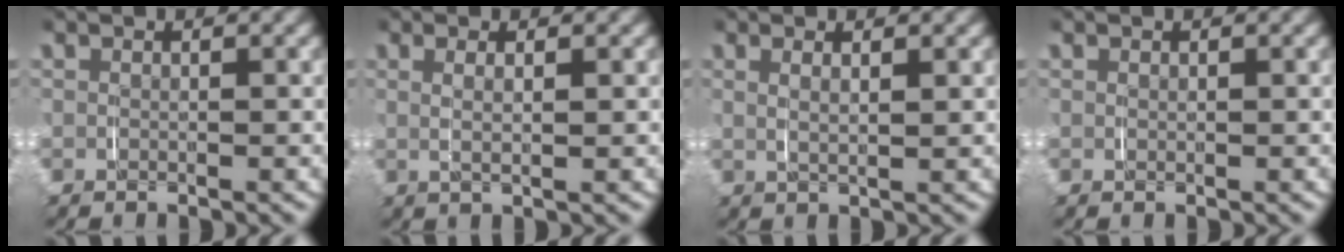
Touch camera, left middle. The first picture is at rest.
{"total": 1.9, "force": [0.5, 0.1, 1.8], "torque": [-0.032, -0.001, 0.014]}
{"total": 1.6, "force": [0.8, 0.1, 1.4], "torque": [-0.027, -0.003, 0.021]}
{"total": 0.0}